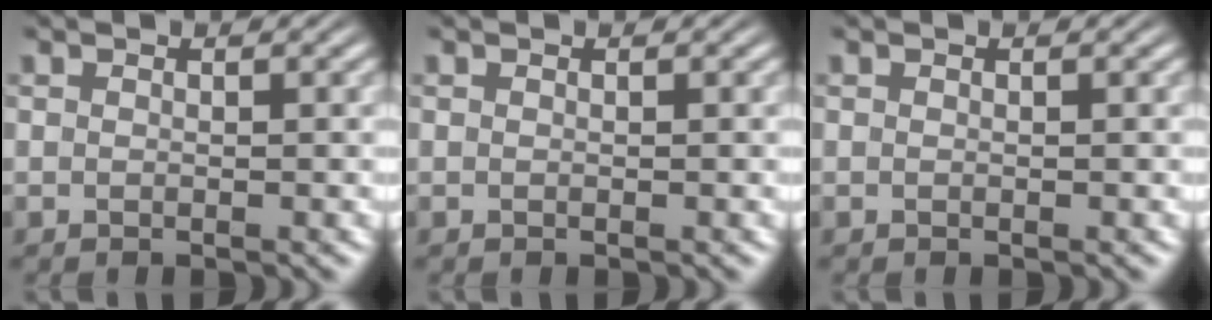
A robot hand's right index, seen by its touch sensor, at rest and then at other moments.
{"total": 0.0}
{"total": 0.0}